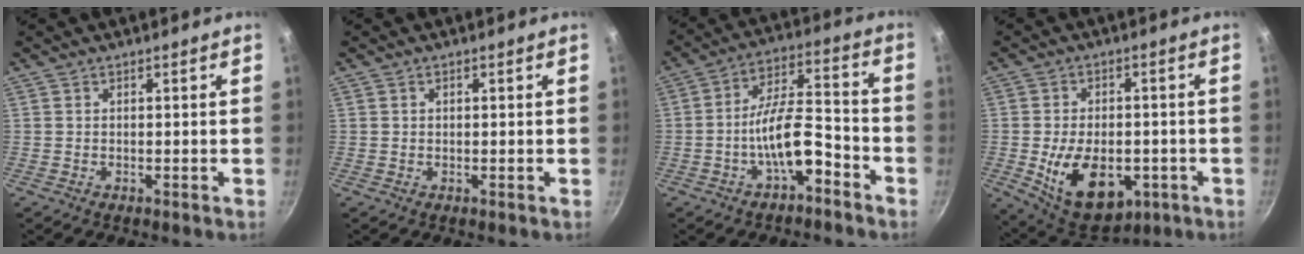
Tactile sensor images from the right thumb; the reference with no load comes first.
{"total": 0.5, "force": [0.1, 0.4, 0.2], "torque": [-0.002, 0.004, 0.003]}
{"total": 10.8, "force": [-5.2, 4.1, 8.5], "torque": [-0.130, 0.056, -0.091]}
{"total": 15.5, "force": [-3.9, 9.6, 11.4], "torque": [-0.158, -0.002, -0.044]}